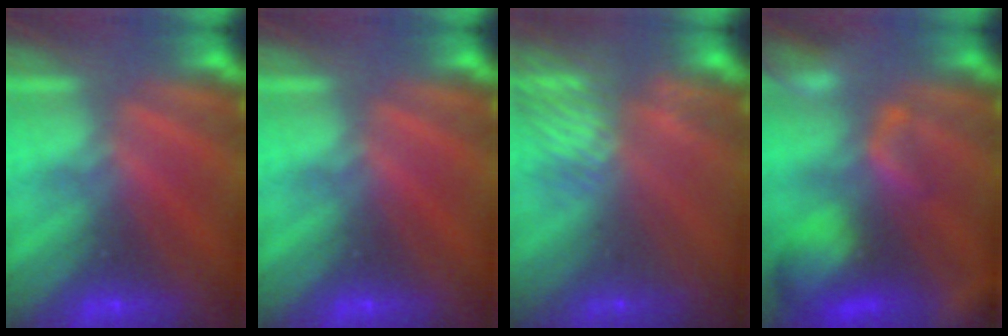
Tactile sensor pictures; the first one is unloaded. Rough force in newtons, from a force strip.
{"total": 0.0}
{"total": 8.1}
{"total": 7.9}